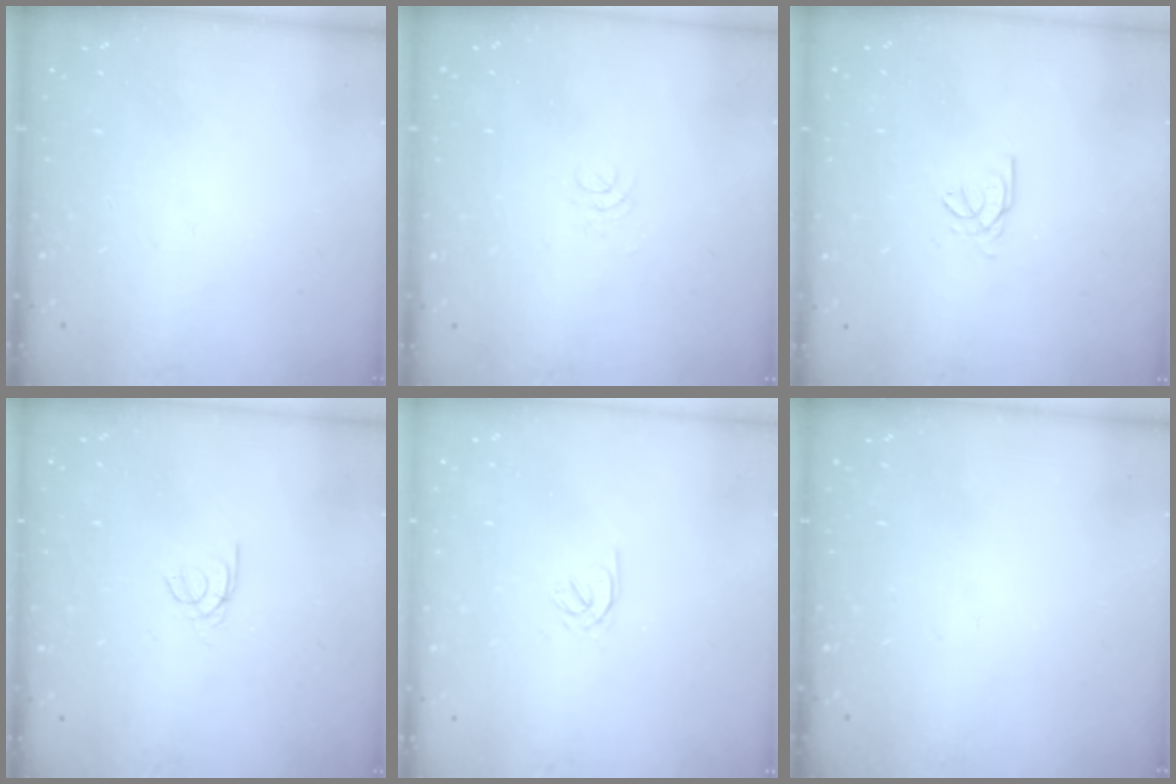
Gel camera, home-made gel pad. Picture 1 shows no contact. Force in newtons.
{"total": 1.7, "press": 1.7, "slide": 0.2}
{"total": 2.4, "press": 2.4, "slide": 0.1}
{"total": 2.2, "press": 2.2, "slide": 0.2}
{"total": 2.0, "press": 1.9, "slide": 0.5}
{"total": 0.0}